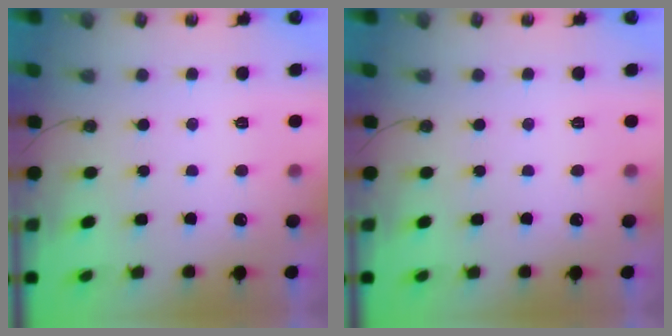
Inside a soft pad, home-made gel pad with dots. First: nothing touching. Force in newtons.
{"total": 0.0}